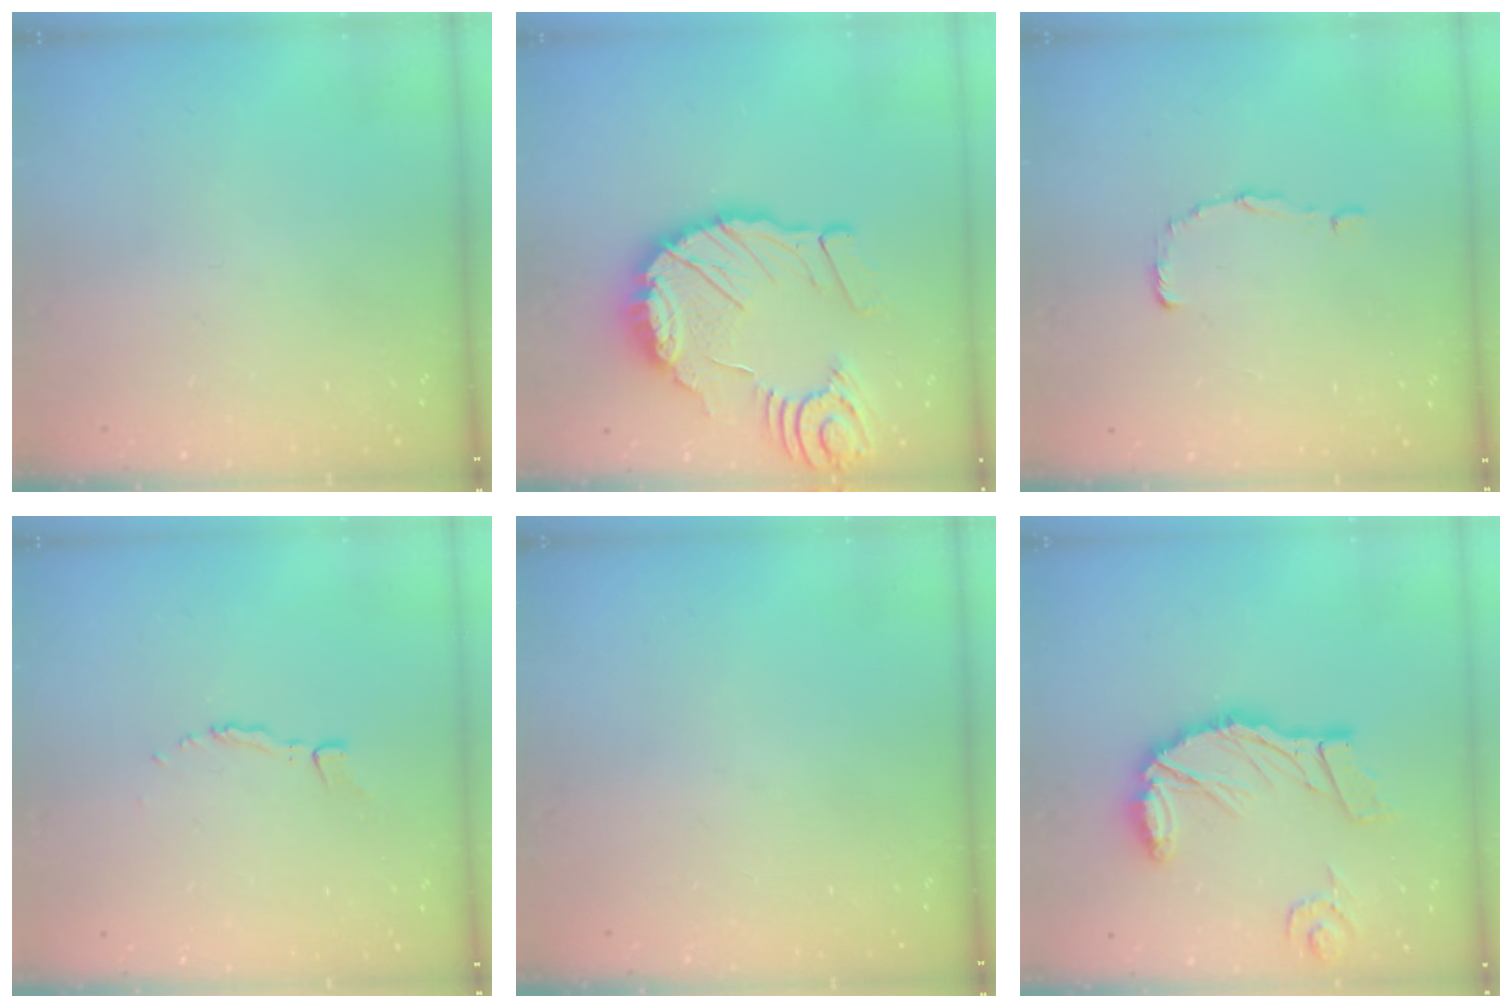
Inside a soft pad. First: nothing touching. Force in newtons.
{"total": 19.0, "press": 18.8, "slide": 2.2}
{"total": 0.0}
{"total": 3.3, "press": 3.3, "slide": 0.3}
{"total": 0.0}
{"total": 16.6, "press": 16.5, "slide": 1.9}